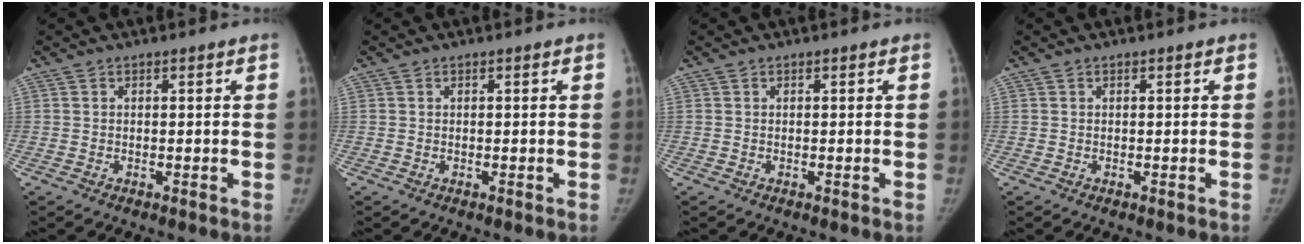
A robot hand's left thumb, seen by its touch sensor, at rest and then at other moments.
{"total": 0.0}
{"total": 0.0}
{"total": 0.0}